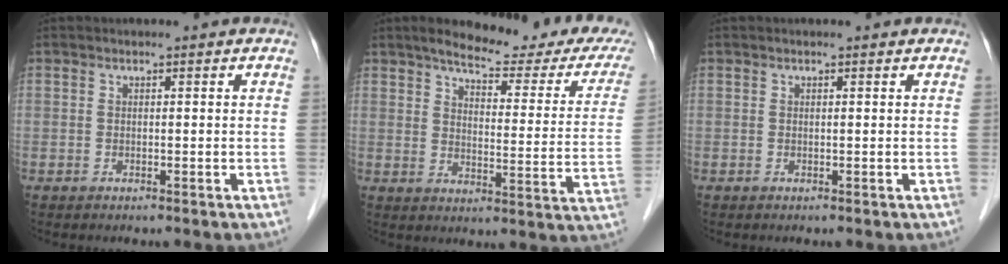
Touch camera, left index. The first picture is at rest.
{"total": 19.5, "force": [16.4, 3.2, 10.1], "torque": [-0.119, -0.023, 0.192]}
{"total": 0.0}